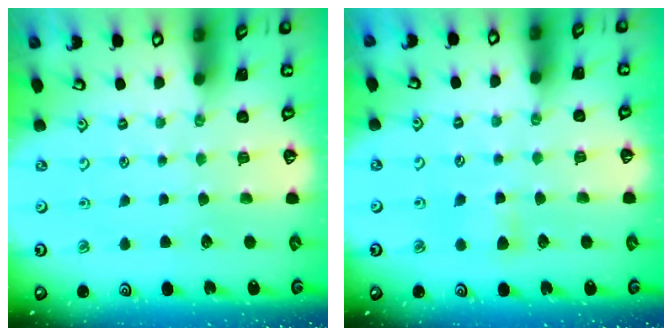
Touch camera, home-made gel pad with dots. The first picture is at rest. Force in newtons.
{"total": 4.8, "press": 4.8, "slide": 0.7}